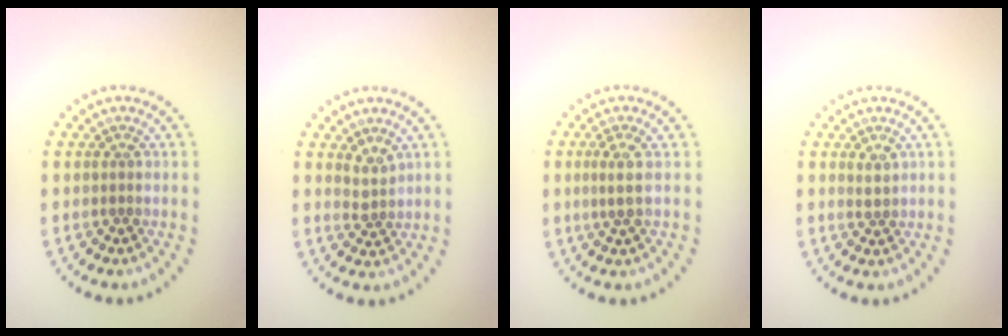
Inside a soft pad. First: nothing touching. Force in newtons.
{"total": 1.7, "press": 1.1, "slide": 1.3}
{"total": 1.8, "press": 1.4, "slide": 1.1}
{"total": 1.2, "press": 1.0, "slide": 0.6}